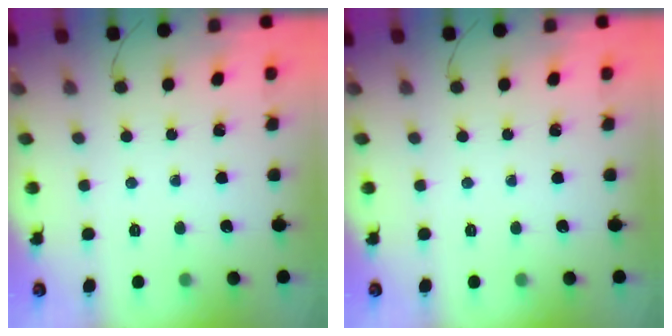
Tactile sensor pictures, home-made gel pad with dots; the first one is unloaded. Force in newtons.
{"total": 0.0}